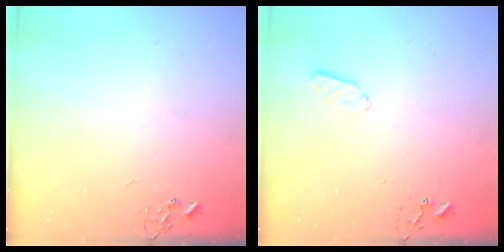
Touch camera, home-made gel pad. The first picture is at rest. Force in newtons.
{"total": 5.0, "press": 4.9, "slide": 0.7}